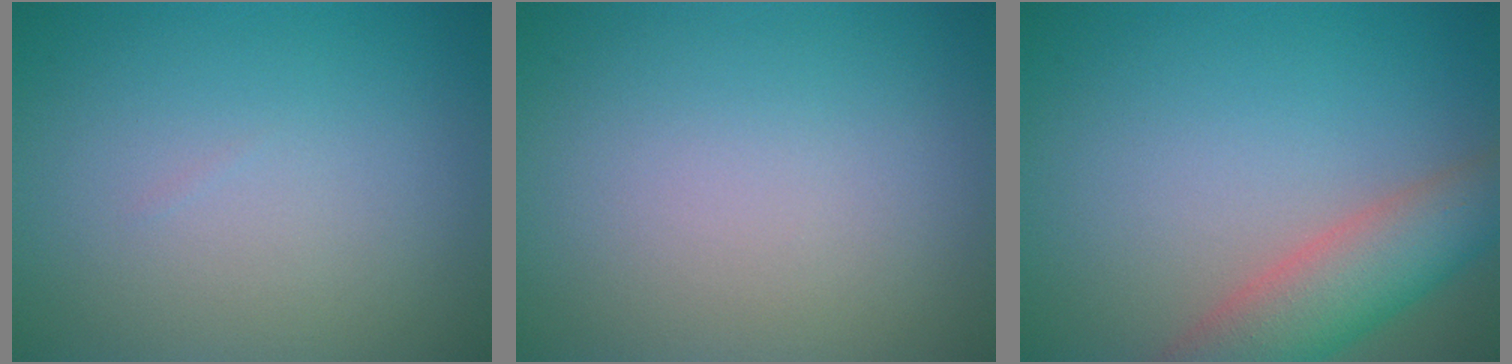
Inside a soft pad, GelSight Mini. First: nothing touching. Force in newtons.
{"total": 0.0}
{"total": 6.1, "press": 6.1, "slide": 0.5}